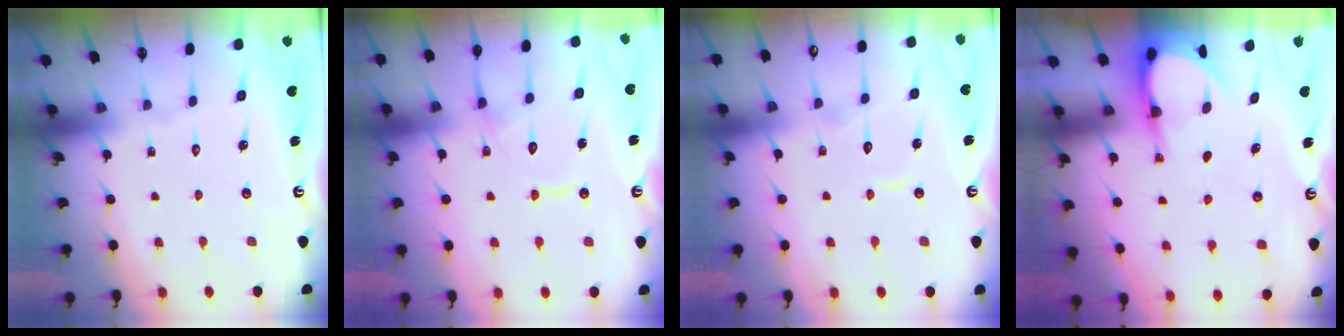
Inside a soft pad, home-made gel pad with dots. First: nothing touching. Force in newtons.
{"total": 12.3, "press": 12.3, "slide": 1.2}
{"total": 6.0, "press": 5.9, "slide": 0.6}
{"total": 4.8, "press": 4.8, "slide": 0.3}